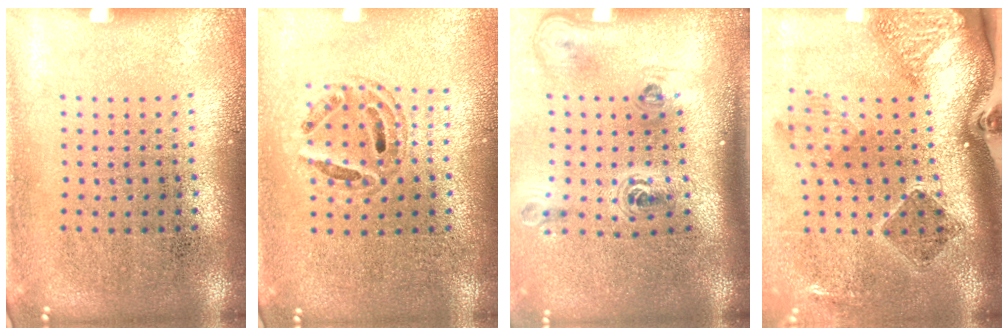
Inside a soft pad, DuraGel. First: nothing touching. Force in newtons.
{"total": 0.7, "press": 0.7, "slide": 0.2}
{"total": 2.3, "press": 1.5, "slide": 1.7}
{"total": 2.5, "press": 1.7, "slide": 1.8}